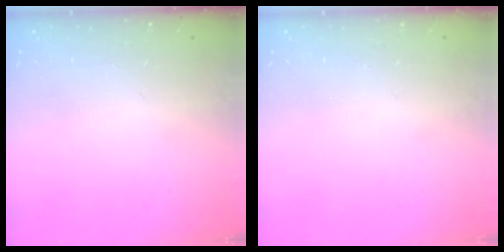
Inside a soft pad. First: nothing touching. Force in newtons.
{"total": 0.0}